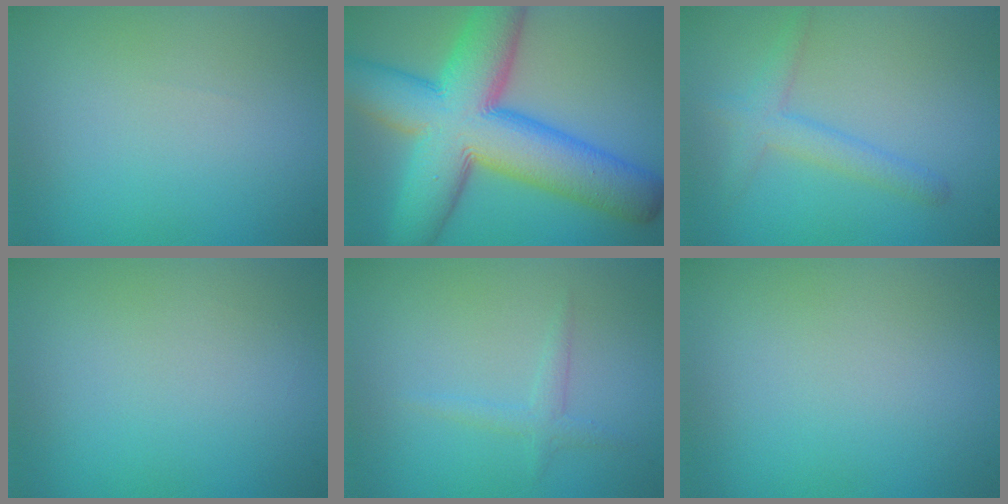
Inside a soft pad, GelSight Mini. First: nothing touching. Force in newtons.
{"total": 14.8, "press": 14.8, "slide": 0.5}
{"total": 2.0, "press": 2.0, "slide": 0.1}
{"total": 0.0}
{"total": 1.3, "press": 1.3, "slide": 0.1}
{"total": 0.0}